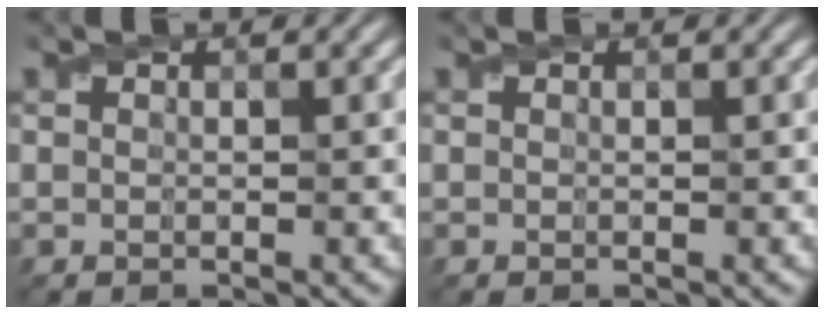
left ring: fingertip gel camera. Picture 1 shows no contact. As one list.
[{"total": 0.0}]